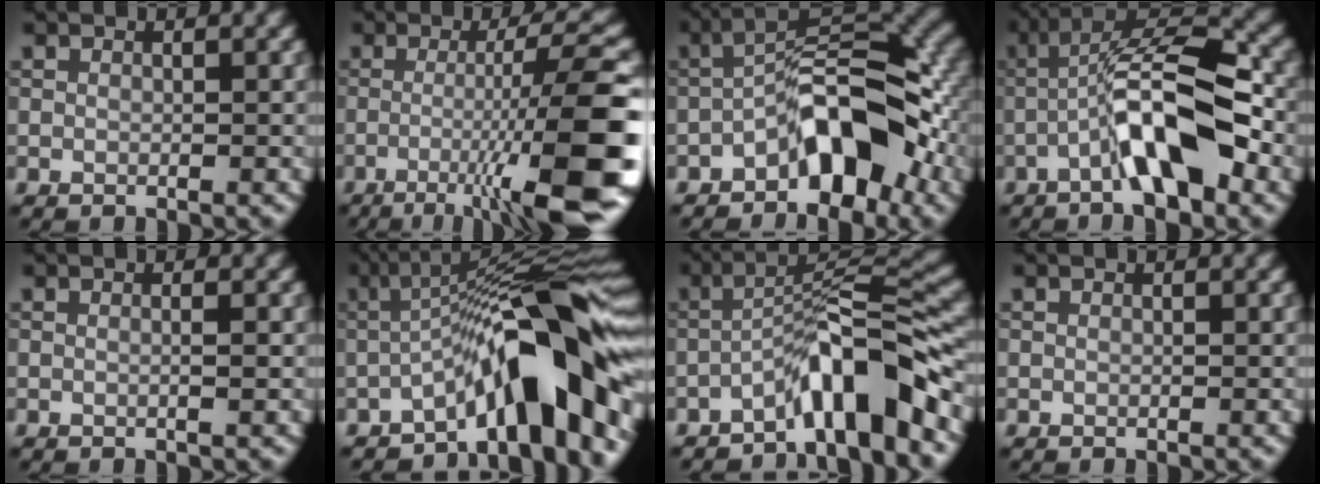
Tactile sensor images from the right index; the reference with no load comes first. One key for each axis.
{"total": 12.8, "fx": -4.3, "fy": 1.9, "fz": 11.9, "tx": -0.158, "ty": 0.012, "tz": -0.068}
{"total": 8.1, "fx": -3.6, "fy": 3.6, "fz": 6.3, "tx": -0.077, "ty": 0.025, "tz": -0.070}
{"total": 8.2, "fx": -3.1, "fy": 2.3, "fz": 7.3, "tx": -0.120, "ty": 0.024, "tz": -0.058}
{"total": 1.0, "fx": 0.0, "fy": 0.2, "fz": 0.9, "tx": -0.012, "ty": 0.000, "tz": -0.005}
{"total": 12.3, "fx": -3.9, "fy": 2.9, "fz": 11.3, "tx": -0.154, "ty": 0.020, "tz": -0.072}
{"total": 7.1, "fx": -4.2, "fy": 1.1, "fz": 5.6, "tx": -0.089, "ty": 0.023, "tz": -0.076}
{"total": 0.0}